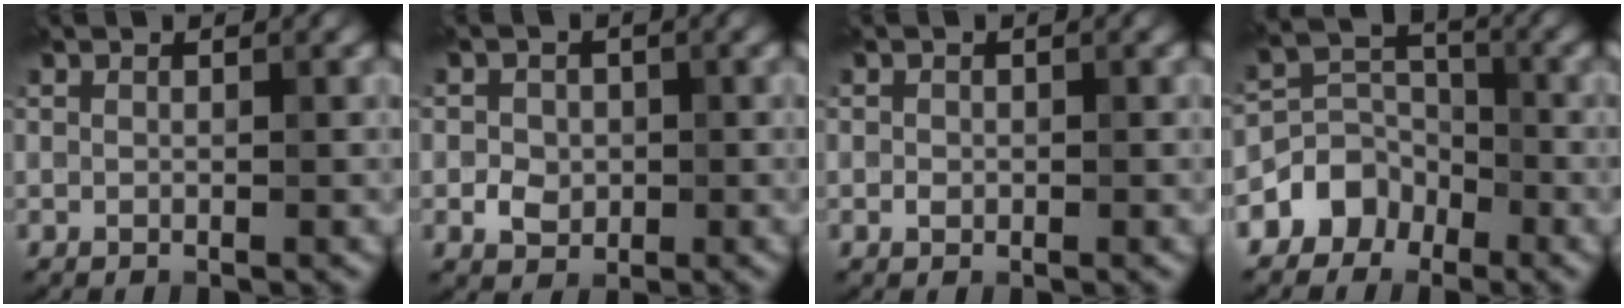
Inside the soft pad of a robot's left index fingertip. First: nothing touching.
{"total": 2.1, "force": [-0.4, 1.9, 0.9], "torque": [-0.010, -0.004, -0.010]}
{"total": 0.7, "force": [-0.2, 0.6, 0.3], "torque": [-0.002, -0.003, -0.005]}
{"total": 4.0, "force": [-2.4, 3.1, 0.9], "torque": [-0.006, 0.008, -0.049]}